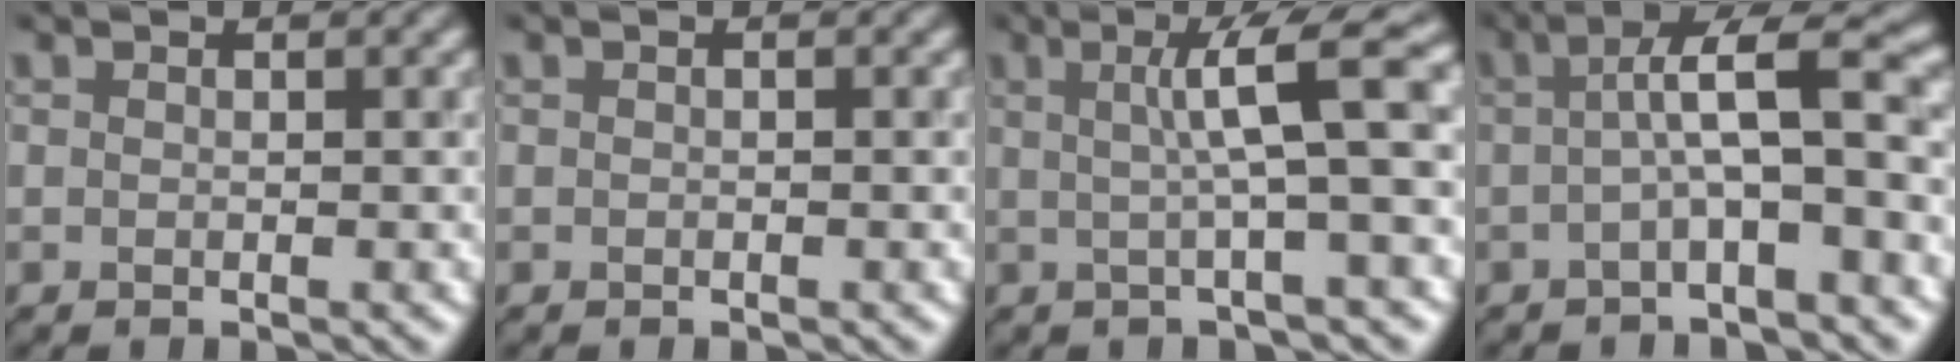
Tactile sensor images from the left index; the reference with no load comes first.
{"total": 0.0}
{"total": 6.0, "force": [1.0, 0.6, 5.9], "torque": [-0.088, 0.019, 0.014]}
{"total": 5.7, "force": [0.0, 1.2, 5.6], "torque": [-0.084, 0.028, -0.008]}